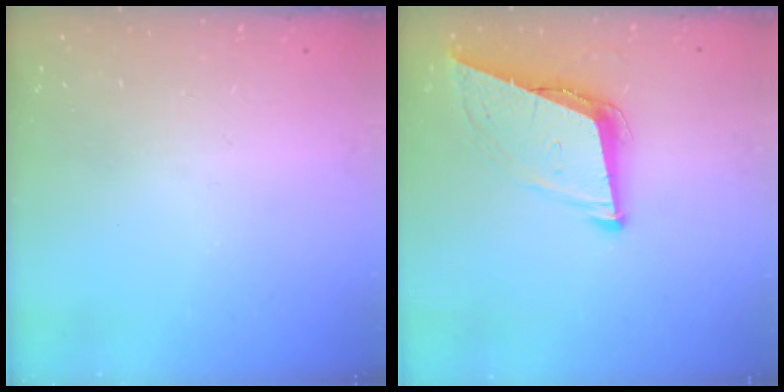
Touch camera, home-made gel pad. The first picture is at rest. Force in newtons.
{"total": 9.2, "press": 8.8, "slide": 2.7}